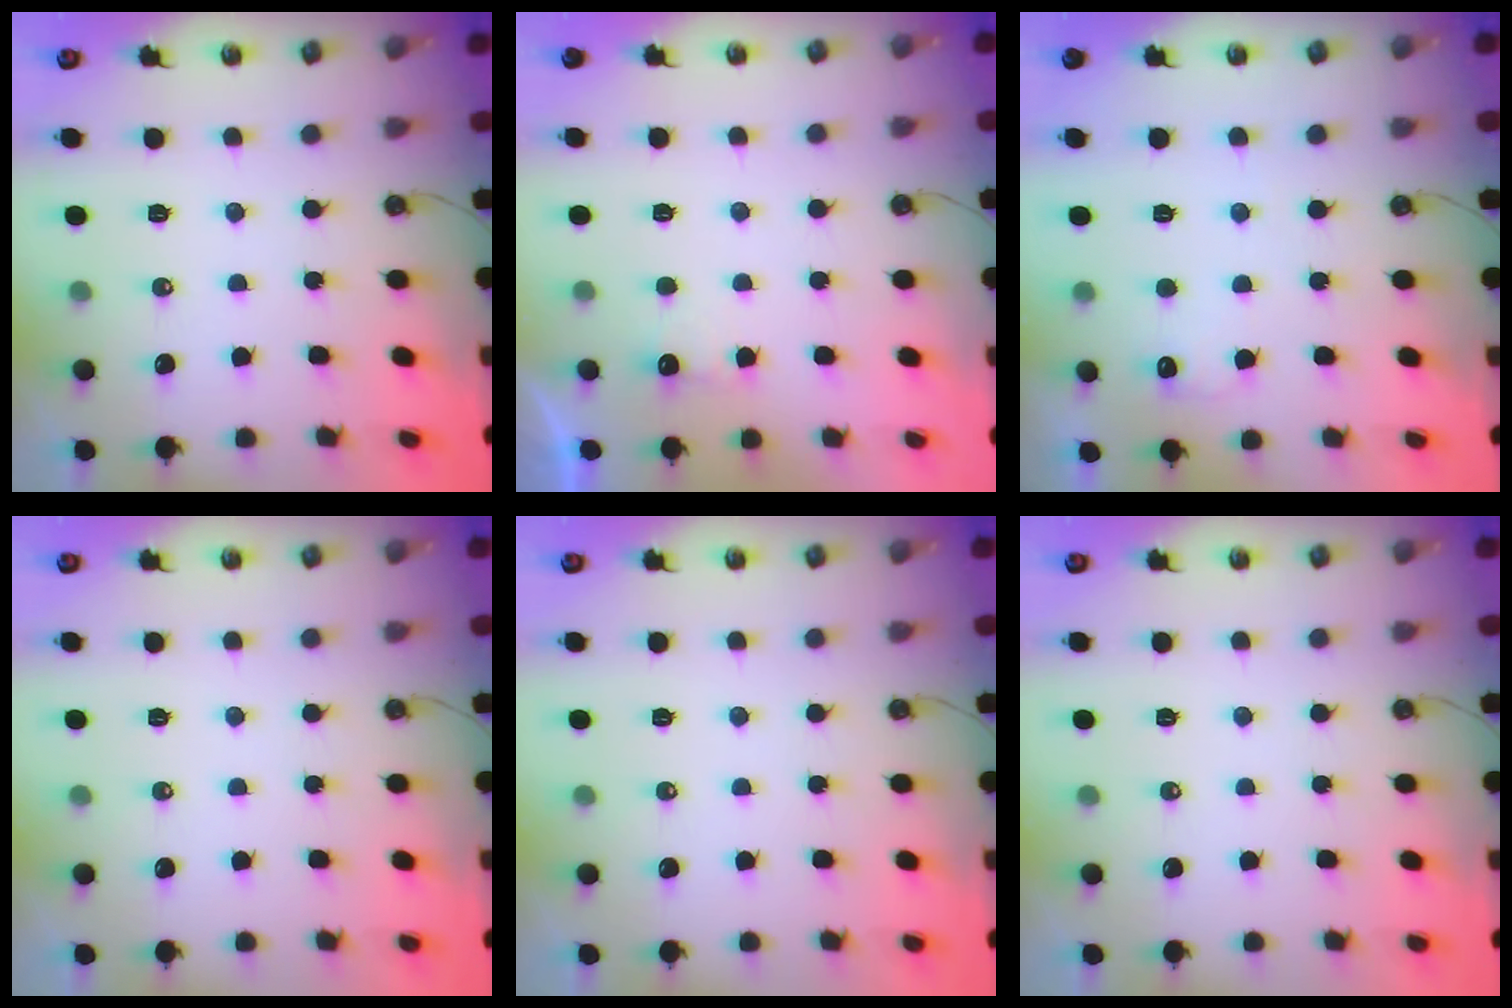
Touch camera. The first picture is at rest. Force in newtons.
{"total": 2.6, "press": 2.4, "slide": 0.9}
{"total": 5.8, "press": 5.6, "slide": 1.4}
{"total": 0.0}
{"total": 0.0}
{"total": 0.0}